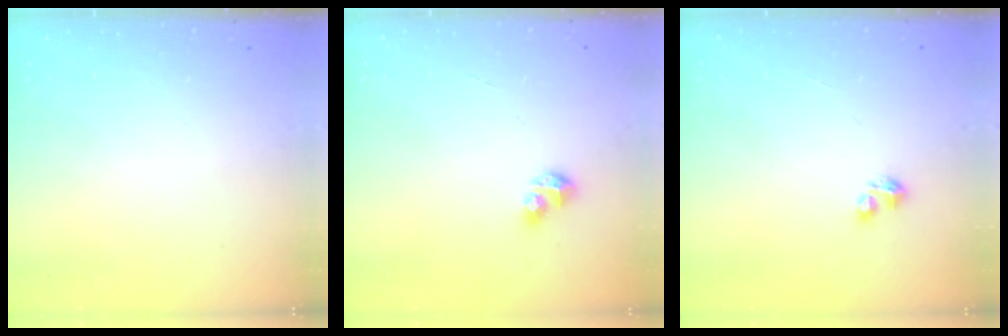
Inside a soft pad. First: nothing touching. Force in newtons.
{"total": 5.6, "press": 5.6, "slide": 0.4}
{"total": 2.4, "press": 2.3, "slide": 0.6}